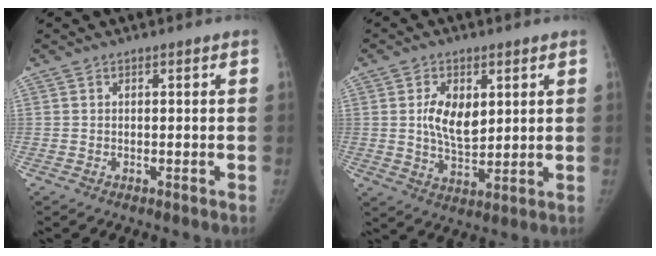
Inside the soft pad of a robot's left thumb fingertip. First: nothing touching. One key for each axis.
{"total": 8.3, "fx": 2.2, "fy": 5.0, "fz": 6.2, "tx": -0.086, "ty": -0.017, "tz": 0.046}